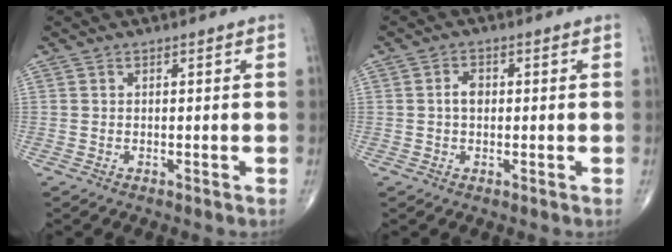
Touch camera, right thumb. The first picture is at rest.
{"total": 2.5, "force": [0.1, 1.7, 1.8], "torque": [-0.029, 0.006, -0.002]}